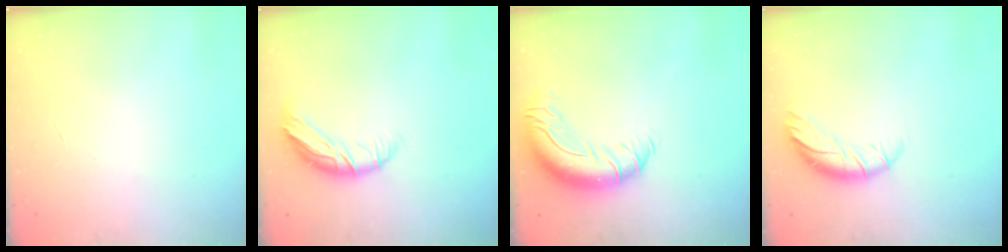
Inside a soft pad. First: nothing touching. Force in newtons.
{"total": 10.4, "press": 10.3, "slide": 0.6}
{"total": 13.3, "press": 13.0, "slide": 2.9}
{"total": 8.9, "press": 8.9, "slide": 0.3}